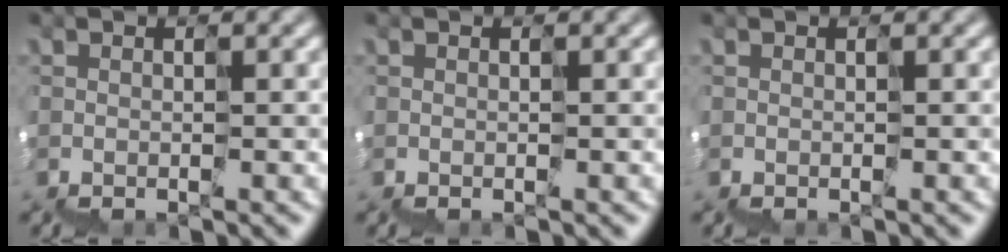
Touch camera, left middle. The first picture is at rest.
{"total": 0.0}
{"total": 0.0}